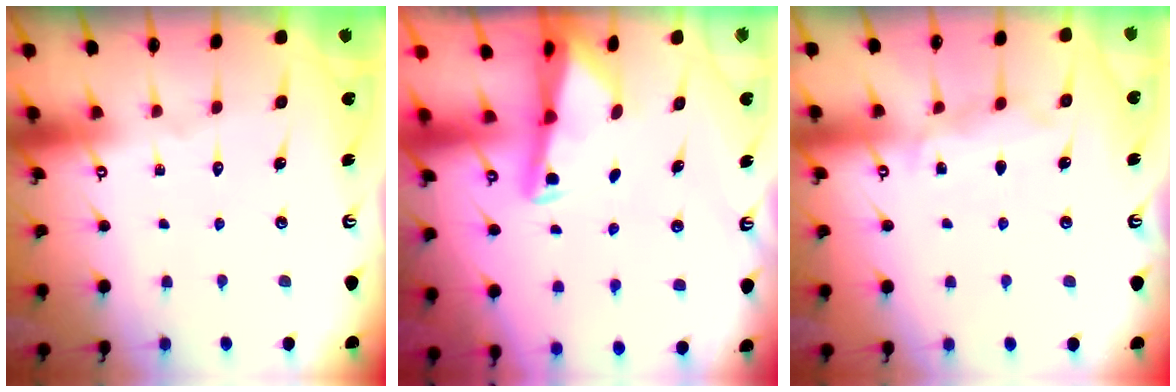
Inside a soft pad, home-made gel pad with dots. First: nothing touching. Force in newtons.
{"total": 2.3, "press": 2.3, "slide": 0.3}
{"total": 5.9, "press": 5.9, "slide": 0.3}